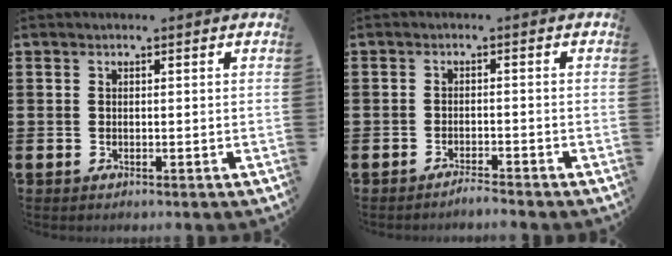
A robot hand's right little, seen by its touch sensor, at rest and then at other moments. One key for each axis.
{"total": 1.6, "fx": -1.6, "fy": -0.1, "fz": 0.3, "tx": -0.007, "ty": 0.001, "tz": -0.030}